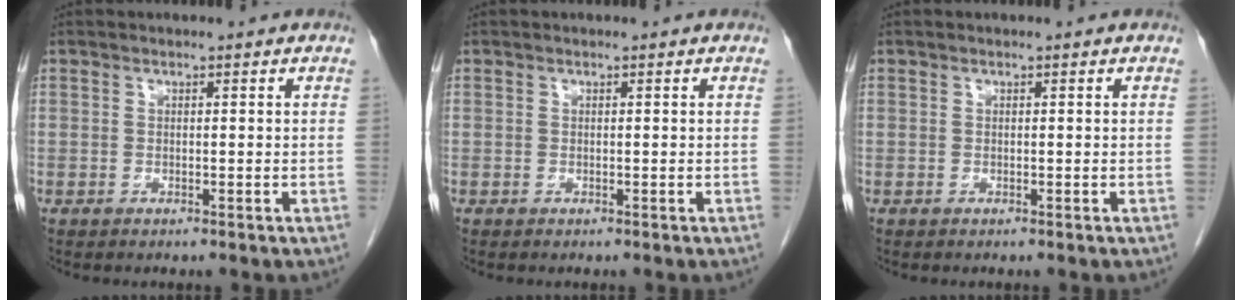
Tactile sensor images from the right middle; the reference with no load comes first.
{"total": 0.0}
{"total": 0.0}